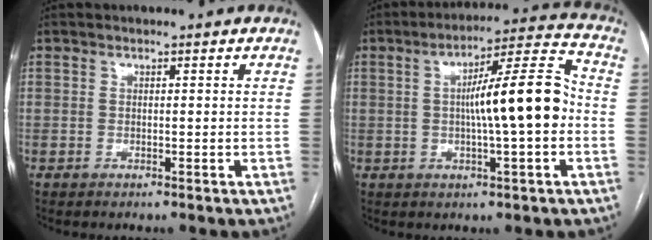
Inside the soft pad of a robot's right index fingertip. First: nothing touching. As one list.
[{"total": 12.7, "force": [-0.6, 0.9, 12.7], "torque": [-0.198, 0.022, -0.012]}]